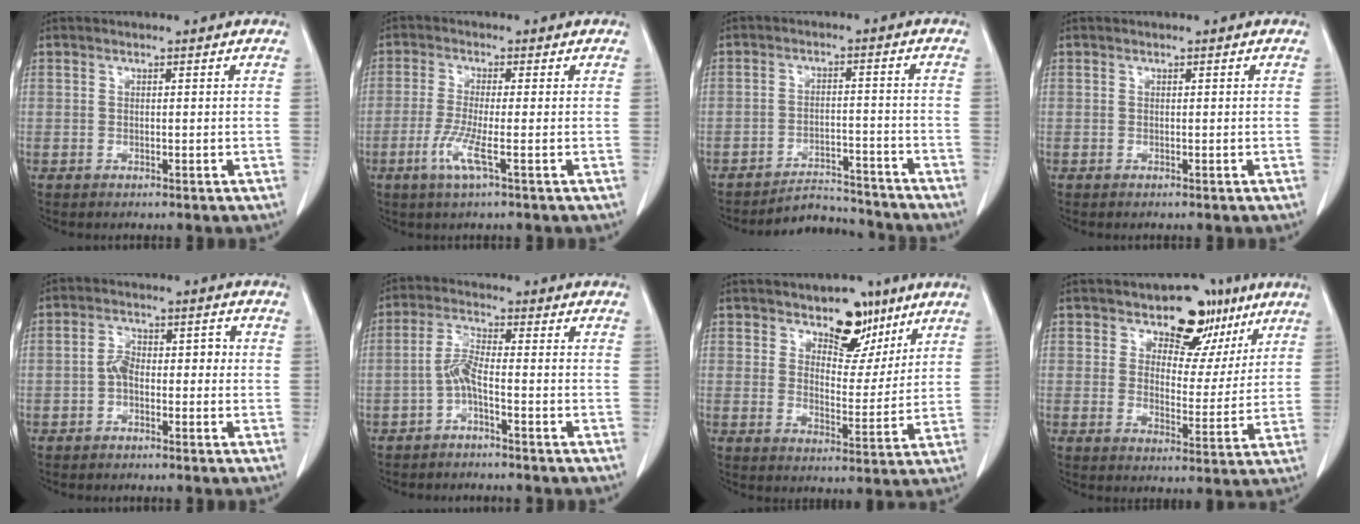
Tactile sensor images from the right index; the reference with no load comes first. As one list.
[{"total": 4.8, "force": [-1.9, -0.1, 4.4], "torque": [-0.095, -0.011, -0.040]}, {"total": 6.8, "force": [-6.7, 1.2, -0.5], "torque": [0.009, 0.017, -0.104]}, {"total": 0.0}, {"total": 4.3, "force": [-0.9, 2.5, 3.3], "torque": [-0.055, 0.029, -0.016]}, {"total": 4.0, "force": [-2.0, 0.4, 3.5], "torque": [-0.074, 0.011, -0.041]}, {"total": 8.0, "force": [5.4, 4.4, 4.0], "torque": [-0.047, -0.002, 0.084]}, {"total": 8.9, "force": [5.6, 5.7, 3.9], "torque": [-0.032, 0.008, 0.079]}]